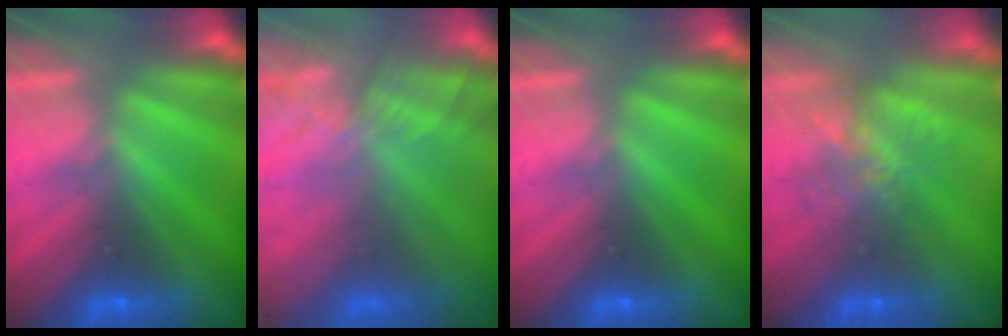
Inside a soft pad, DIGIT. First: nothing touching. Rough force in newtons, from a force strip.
{"total": 9.0}
{"total": 0.0}
{"total": 7.7}